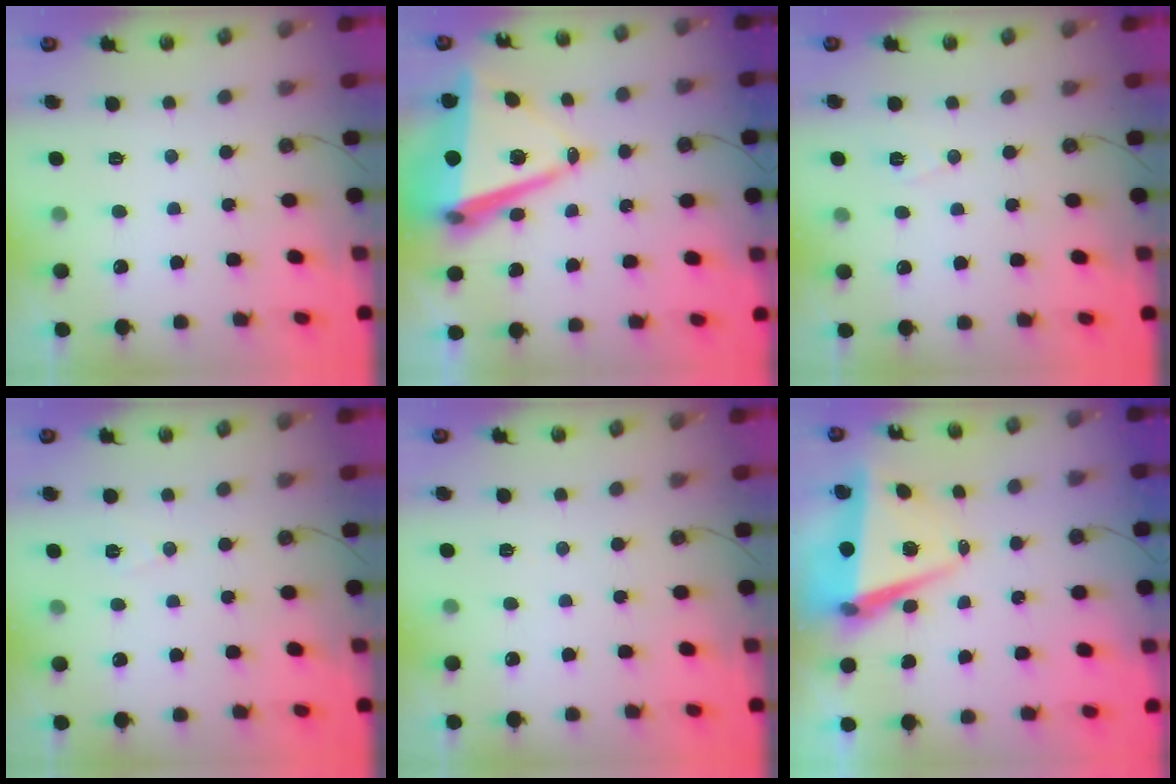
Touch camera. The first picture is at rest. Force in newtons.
{"total": 12.4, "press": 11.7, "slide": 4.0}
{"total": 6.8, "press": 5.1, "slide": 4.5}
{"total": 6.1, "press": 4.1, "slide": 4.5}
{"total": 2.5, "press": 1.7, "slide": 1.8}
{"total": 7.7, "press": 6.3, "slide": 4.3}